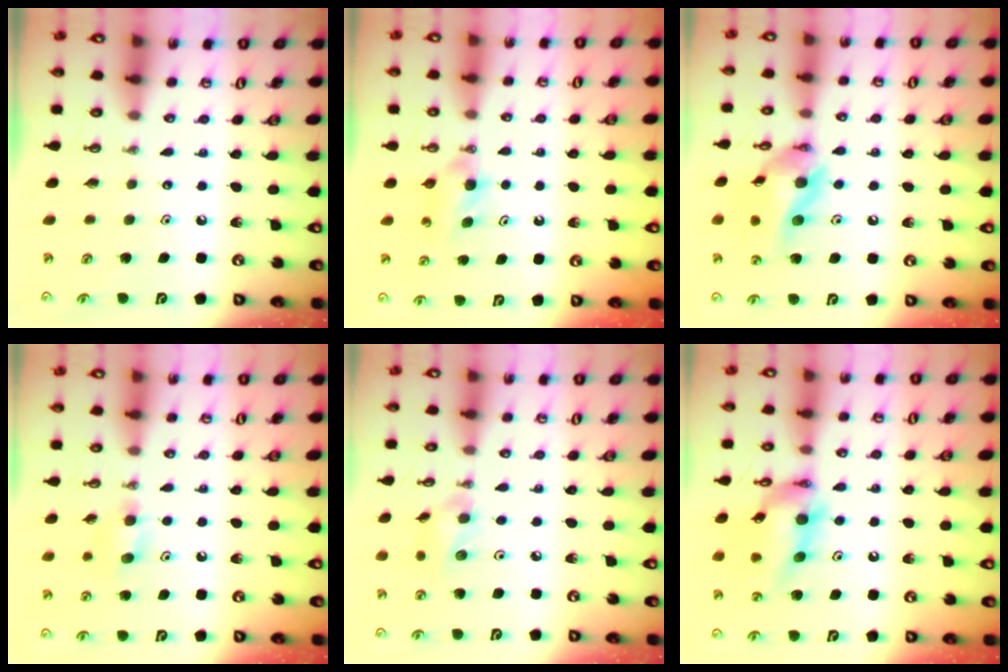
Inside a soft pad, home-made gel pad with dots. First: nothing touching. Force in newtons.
{"total": 4.2, "press": 4.2, "slide": 0.7}
{"total": 14.9, "press": 14.7, "slide": 2.5}
{"total": 5.8, "press": 5.8, "slide": 0.3}
{"total": 8.7, "press": 8.3, "slide": 2.6}
{"total": 14.3, "press": 14.3, "slide": 1.0}